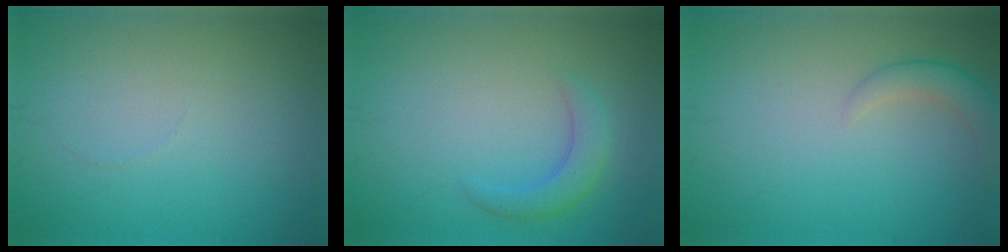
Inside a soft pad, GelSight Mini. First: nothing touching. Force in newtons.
{"total": 2.5, "press": 2.5, "slide": 0.2}
{"total": 2.6, "press": 2.6, "slide": 0.2}